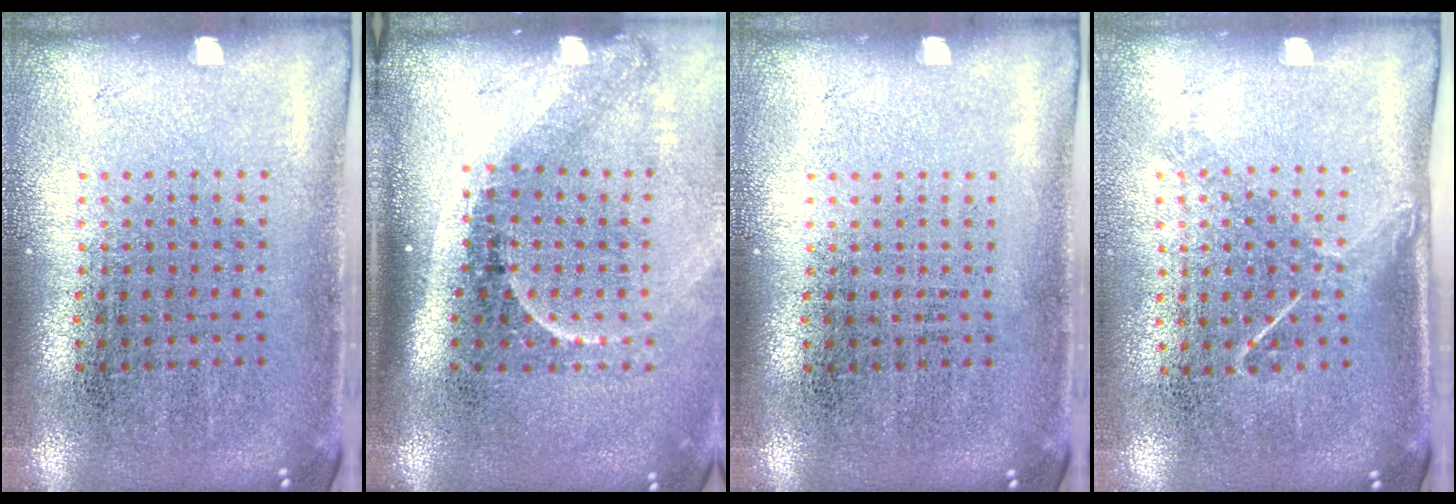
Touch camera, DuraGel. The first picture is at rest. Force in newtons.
{"total": 2.2, "press": 1.4, "slide": 1.6}
{"total": 0.0}
{"total": 1.3, "press": 1.0, "slide": 0.9}